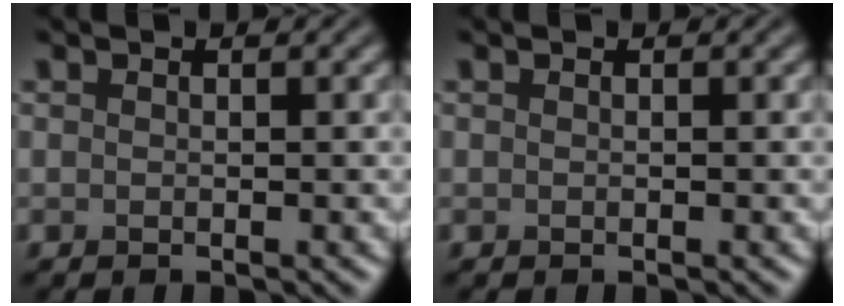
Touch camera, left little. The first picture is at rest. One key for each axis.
{"total": 0.0}